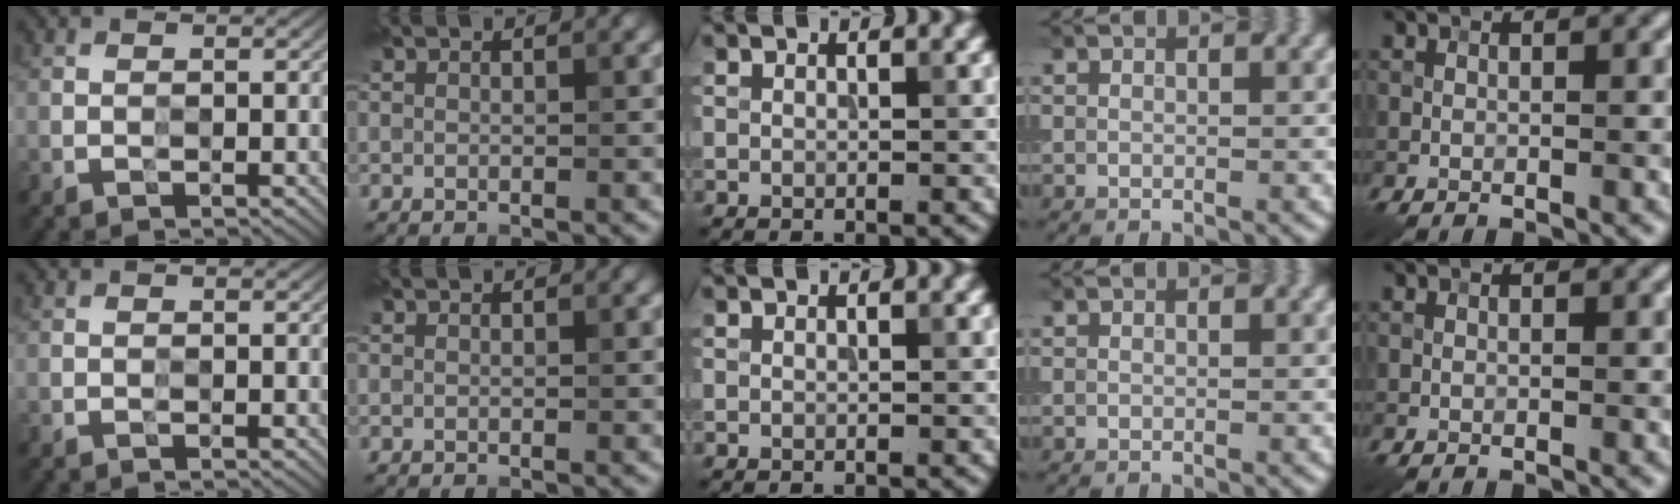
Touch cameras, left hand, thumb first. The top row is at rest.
{}